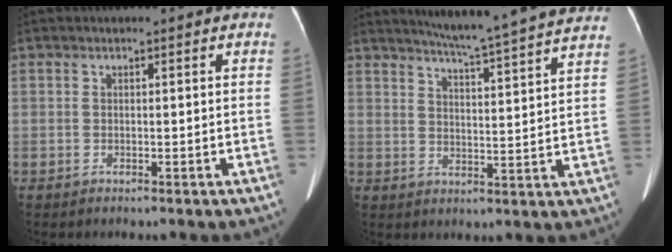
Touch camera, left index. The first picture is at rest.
{"total": 18.6, "force": [16.9, -1.1, 7.5], "torque": [-0.122, -0.033, 0.212]}